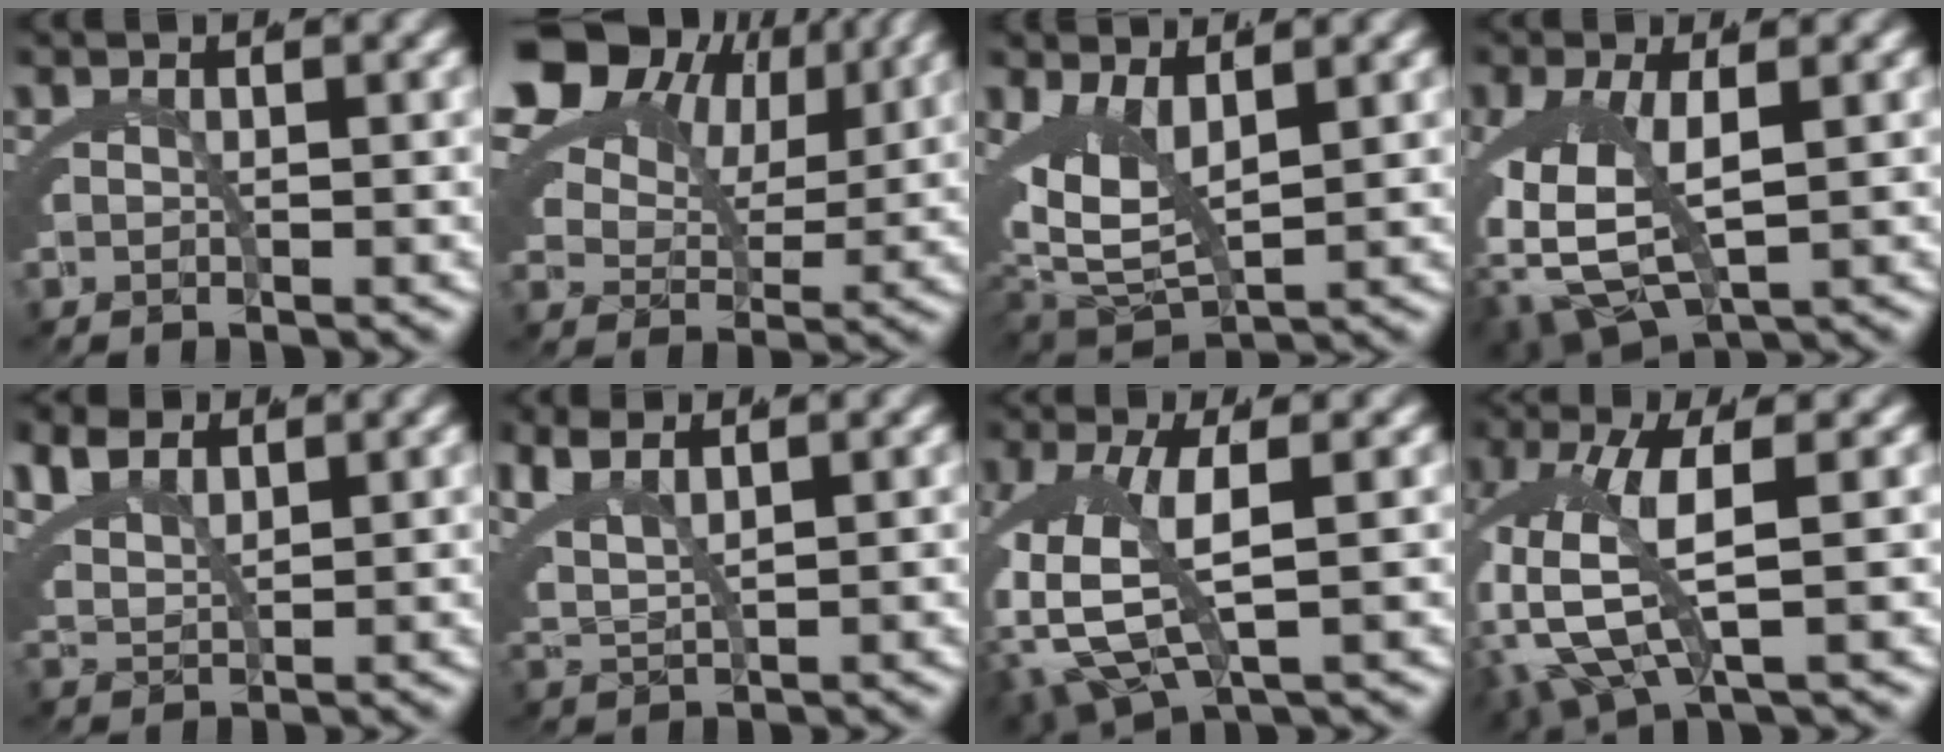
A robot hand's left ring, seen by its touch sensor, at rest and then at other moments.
{"total": 11.9, "force": [5.0, 8.3, 7.0], "torque": [-0.138, 0.003, 0.077]}
{"total": 8.3, "force": [1.7, 5.3, 6.2], "torque": [-0.133, -0.018, 0.037]}
{"total": 8.7, "force": [-2.3, 5.1, 6.7], "torque": [-0.160, -0.052, -0.006]}
{"total": 4.6, "force": [2.8, 2.8, 2.4], "torque": [-0.072, -0.010, 0.059]}
{"total": 4.9, "force": [2.6, 2.8, 3.0], "torque": [-0.082, -0.004, 0.052]}
{"total": 8.3, "force": [-0.5, 4.5, 6.9], "torque": [-0.163, -0.029, 0.012]}
{"total": 9.2, "force": [0.1, 5.0, 7.8], "torque": [-0.189, -0.030, 0.021]}